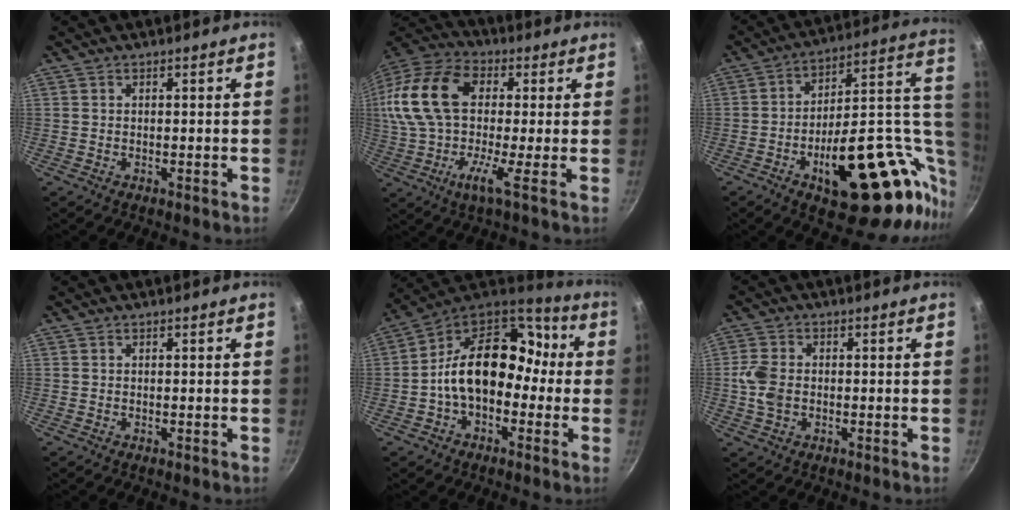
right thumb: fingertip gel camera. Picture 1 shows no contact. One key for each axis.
{"total": 21.2, "fx": 2.1, "fy": 10.5, "fz": 18.3, "tx": -0.375, "ty": 0.032, "tz": 0.007}
{"total": 29.0, "fx": -5.2, "fy": 14.0, "fz": 24.8, "tx": -0.293, "ty": 0.028, "tz": -0.057}
{"total": 0.0}
{"total": 19.0, "fx": -1.4, "fy": 13.3, "fz": 13.5, "tx": -0.180, "ty": 0.064, "tz": -0.039}
{"total": 5.7, "fx": -0.4, "fy": 4.1, "fz": 3.9, "tx": -0.082, "ty": 0.004, "tz": -0.011}